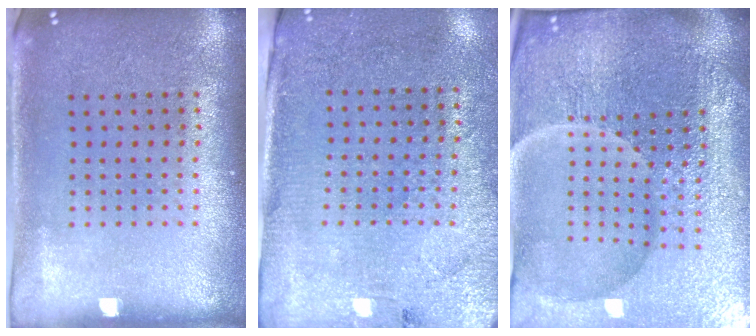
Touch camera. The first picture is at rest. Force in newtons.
{"total": 2.8, "press": 2.6, "slide": 1.2}
{"total": 5.9, "press": 5.4, "slide": 2.4}